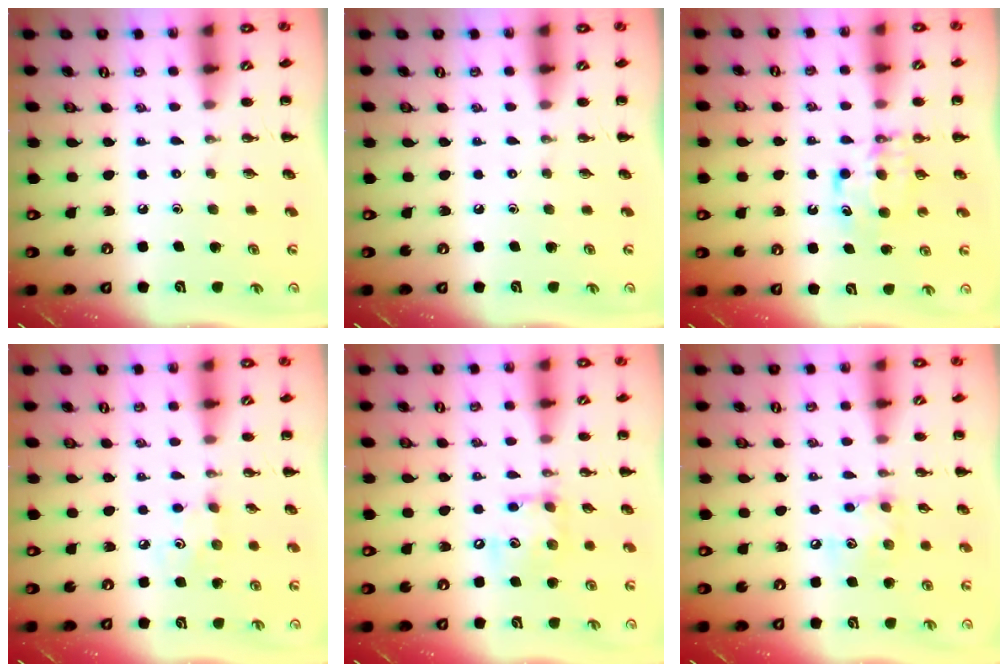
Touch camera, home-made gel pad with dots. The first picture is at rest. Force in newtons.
{"total": 0.0}
{"total": 6.1, "press": 6.0, "slide": 1.0}
{"total": 2.9, "press": 2.8, "slide": 0.8}
{"total": 10.8, "press": 10.6, "slide": 1.6}
{"total": 7.3, "press": 7.3, "slide": 0.7}